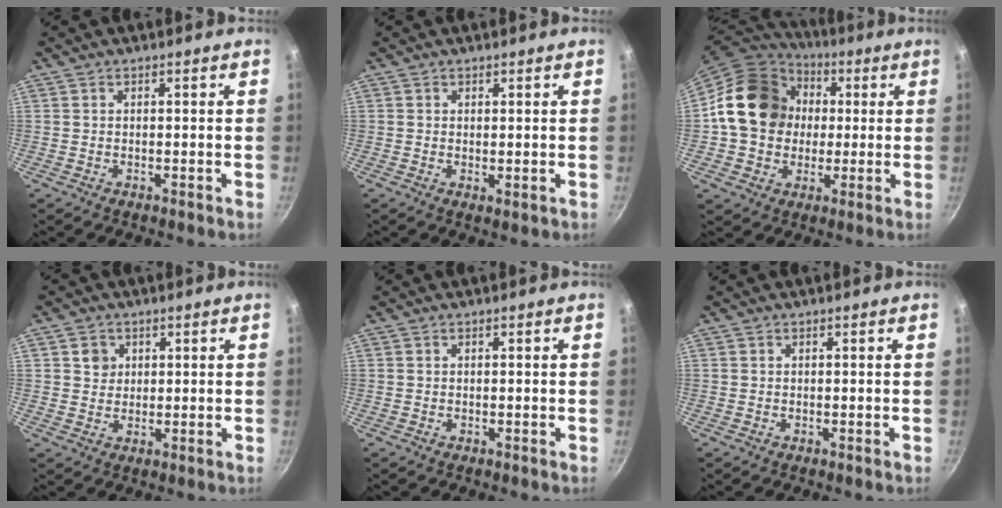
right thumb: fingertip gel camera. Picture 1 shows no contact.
{"total": 1.1, "force": [0.5, 0.5, 0.9], "torque": [-0.016, -0.009, 0.005]}
{"total": 18.5, "force": [2.1, 15.4, 10.0], "torque": [-0.142, 0.030, 0.029]}
{"total": 3.4, "force": [1.2, 3.0, 0.9], "torque": [0.005, 0.001, 0.019]}
{"total": 0.0}
{"total": 0.0}